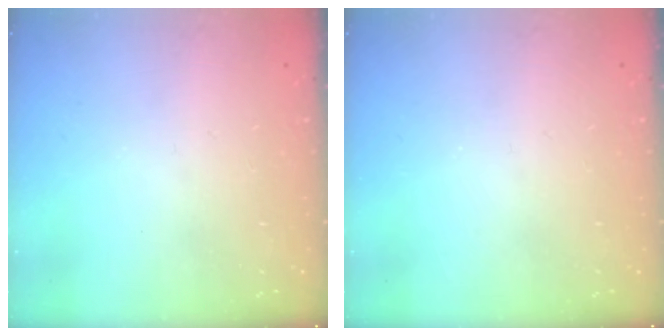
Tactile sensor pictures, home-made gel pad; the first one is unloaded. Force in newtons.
{"total": 0.0}